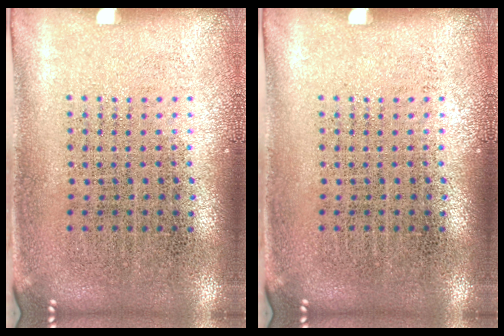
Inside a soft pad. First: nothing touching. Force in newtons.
{"total": 0.0}